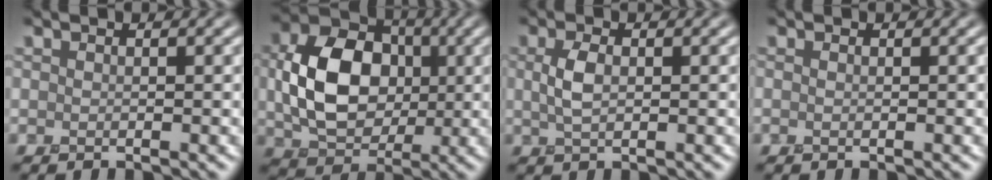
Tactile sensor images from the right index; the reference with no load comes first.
{"total": 8.8, "force": [0.1, 6.6, 5.9], "torque": [-0.123, -0.001, 0.003]}
{"total": 2.1, "force": [0.2, 1.1, 1.8], "torque": [-0.048, 0.000, 0.003]}
{"total": 0.0}